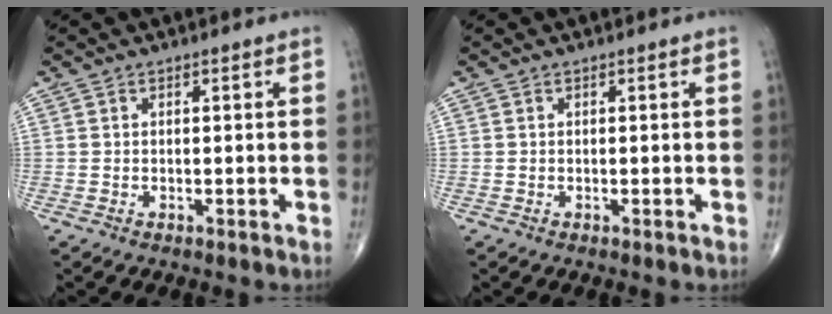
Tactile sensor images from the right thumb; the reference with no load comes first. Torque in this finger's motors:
{"motor_torque": [-0.01, 0.00, -0.04, 0.01, 0.00]}